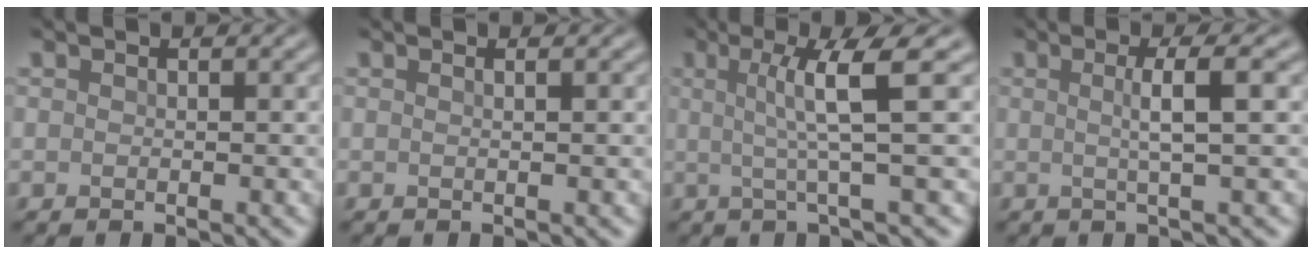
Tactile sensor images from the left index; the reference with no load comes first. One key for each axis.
{"total": 1.0, "fx": 0.4, "fy": 0.5, "fz": 0.9, "tx": -0.004, "ty": 0.000, "tz": -0.005}
{"total": 5.1, "fx": 0.9, "fy": 0.6, "fz": 4.9, "tx": -0.085, "ty": 0.003, "tz": 0.016}
{"total": 3.7, "fx": 0.5, "fy": 0.7, "fz": 3.6, "tx": -0.057, "ty": 0.006, "tz": 0.002}